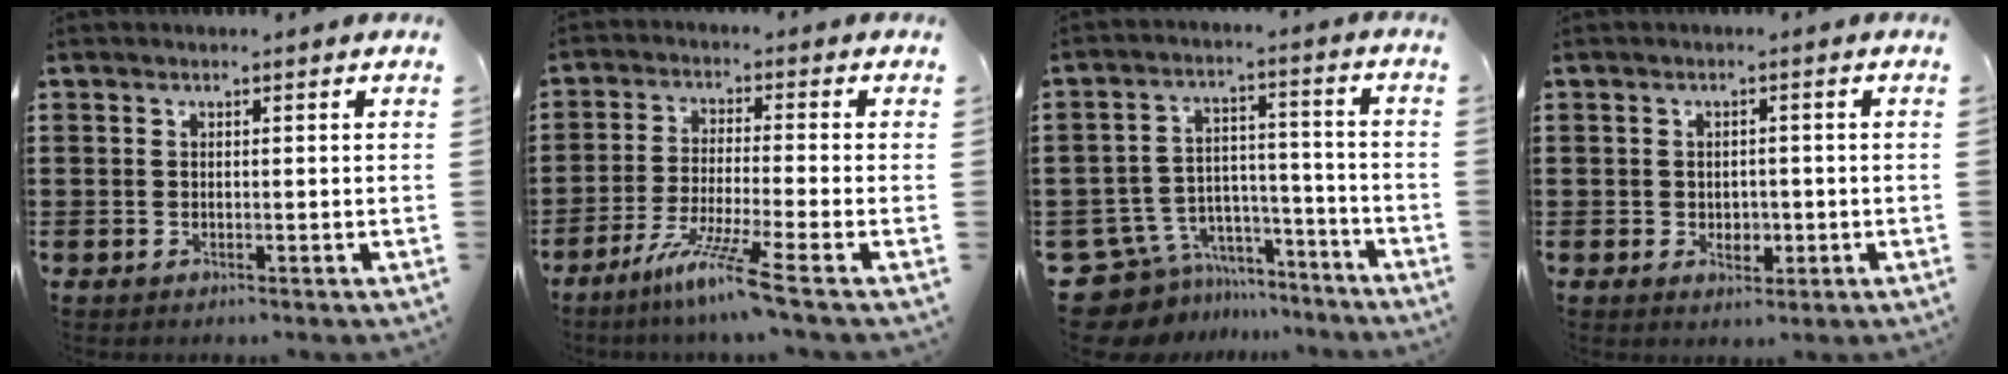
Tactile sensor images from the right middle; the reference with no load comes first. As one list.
[{"total": 8.0, "force": [-5.7, -0.9, 5.5], "torque": [-0.116, -0.020, -0.113]}, {"total": 9.4, "force": [-8.2, 4.4, 1.4], "torque": [-0.049, 0.024, -0.160]}, {"total": 1.9, "force": [-0.3, 1.5, 1.0], "torque": [-0.014, 0.001, -0.011]}]